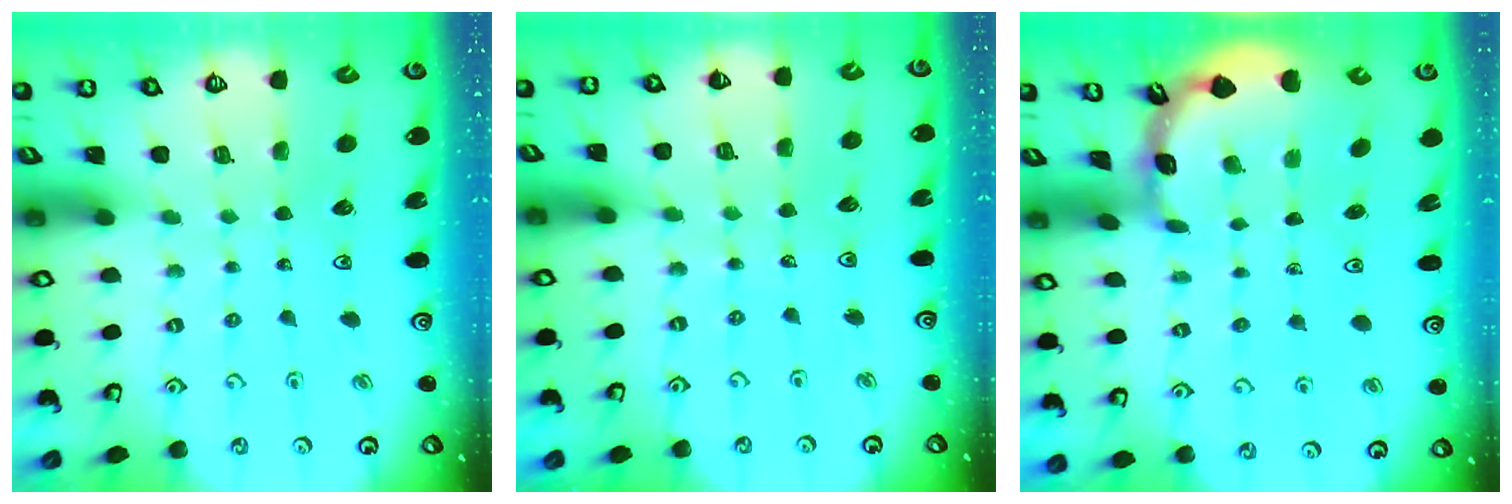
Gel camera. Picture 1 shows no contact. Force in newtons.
{"total": 3.7, "press": 3.6, "slide": 0.6}
{"total": 1.8, "press": 1.8, "slide": 0.1}